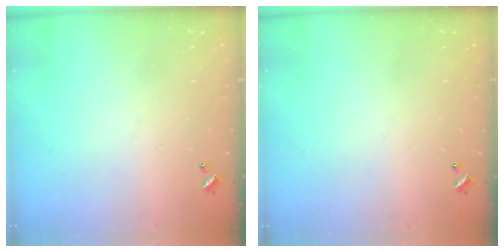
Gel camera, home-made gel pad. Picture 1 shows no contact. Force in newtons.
{"total": 0.0}